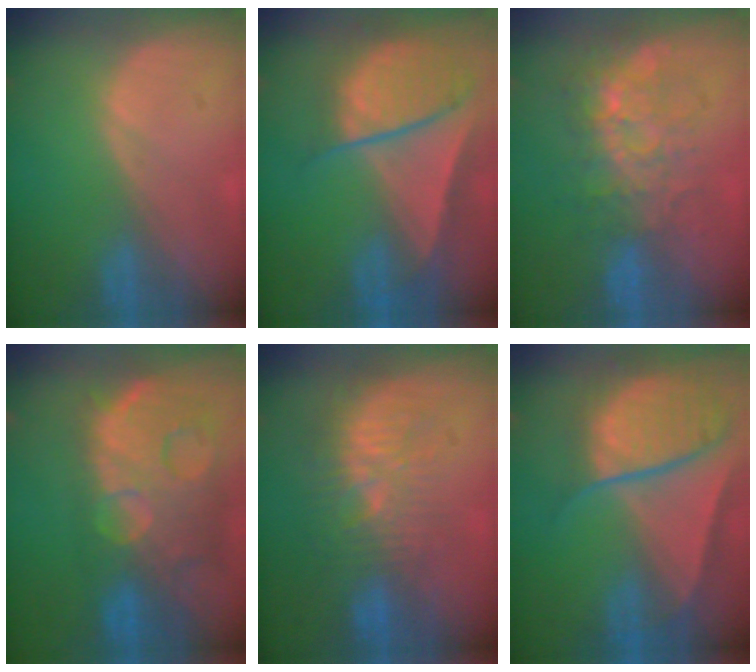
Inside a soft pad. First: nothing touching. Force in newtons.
{"total": 9.5, "press": 8.1, "slide": 4.9}
{"total": 8.5, "press": 7.5, "slide": 4.1}
{"total": 14.5, "press": 11.7, "slide": 8.5}
{"total": 9.2, "press": 8.8, "slide": 2.5}
{"total": 10.4, "press": 8.8, "slide": 5.6}